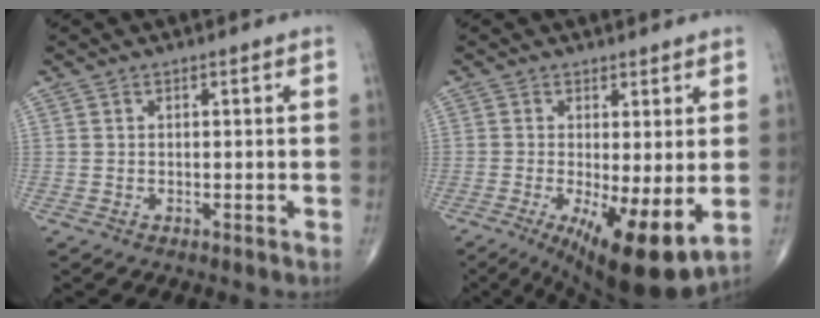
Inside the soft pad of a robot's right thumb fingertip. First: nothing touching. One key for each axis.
{"total": 12.6, "fx": -2.7, "fy": 3.8, "fz": 11.7, "tx": -0.184, "ty": -0.025, "tz": -0.031}